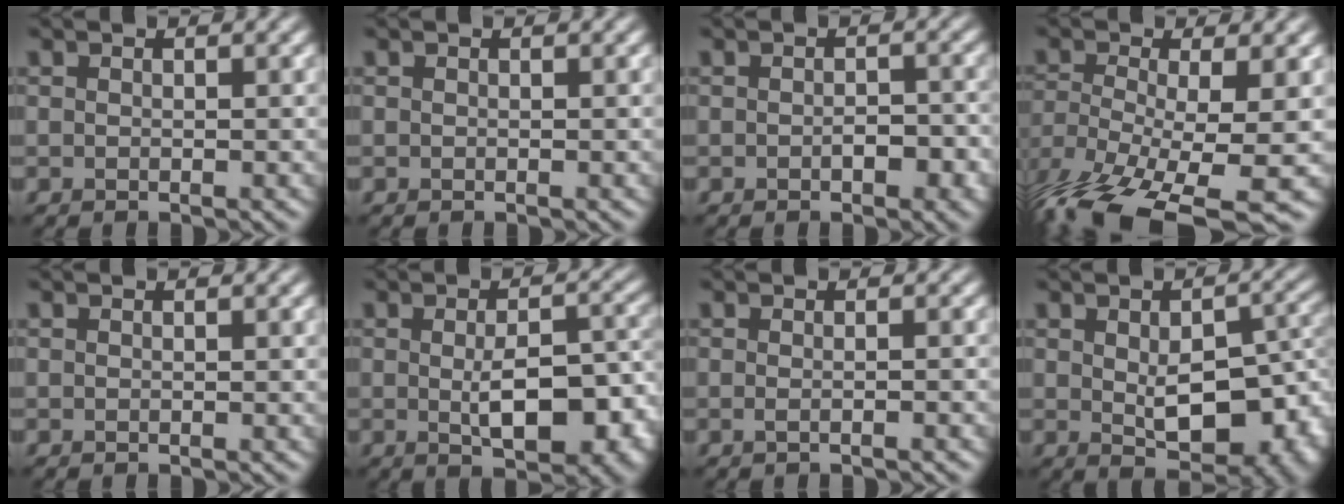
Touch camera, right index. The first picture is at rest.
{"total": 0.0}
{"total": 2.5, "force": [-0.7, 1.3, 2.0], "torque": [-0.030, -0.002, -0.009]}
{"total": 12.0, "force": [-7.9, 3.5, 8.4], "torque": [-0.171, -0.027, -0.121]}
{"total": 0.0}
{"total": 8.2, "force": [-1.5, 3.7, 7.2], "torque": [-0.104, -0.013, -0.015]}
{"total": 1.4, "force": [-0.2, 0.5, 1.3], "torque": [-0.015, -0.005, -0.011]}
{"total": 10.4, "force": [-1.3, 5.7, 8.7], "torque": [-0.120, -0.022, -0.003]}